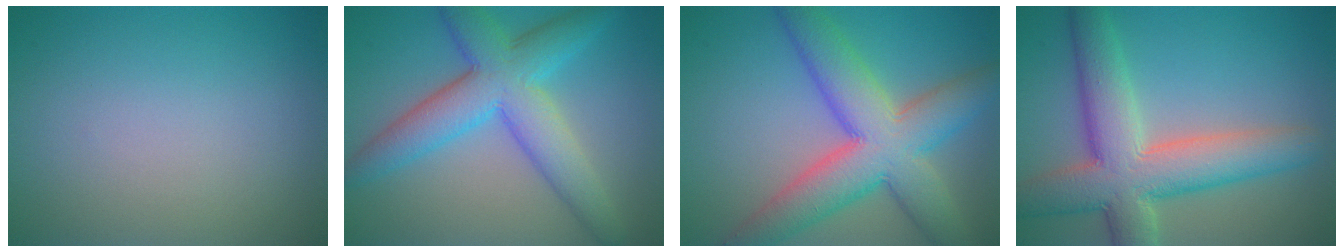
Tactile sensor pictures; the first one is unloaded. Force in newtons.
{"total": 7.7, "press": 7.7, "slide": 0.1}
{"total": 9.7, "press": 9.7, "slide": 0.4}
{"total": 9.1, "press": 9.1, "slide": 0.6}